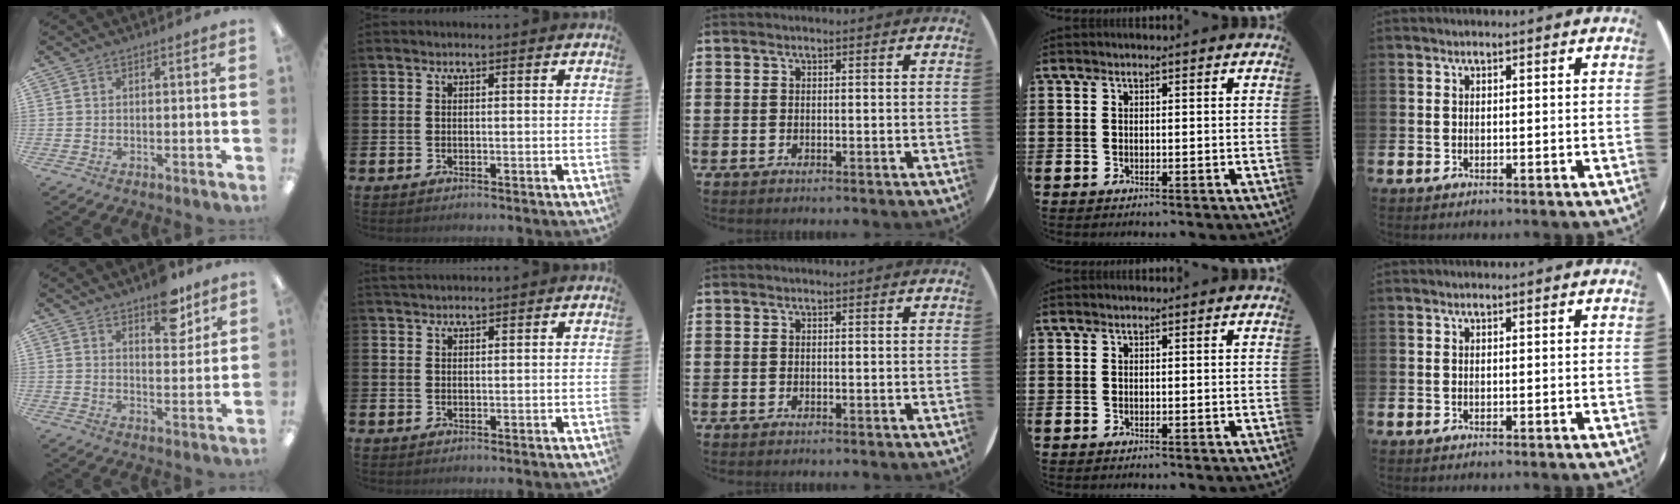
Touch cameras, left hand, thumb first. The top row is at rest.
{"thumb": {"total": 9.3, "force": [6.5, 4.3, 5.1], "torque": [-0.046, -0.041, 0.106]}, "index": {"total": 1.4, "force": [1.4, 0.3, 0.2], "torque": [0.007, -0.001, 0.023]}}